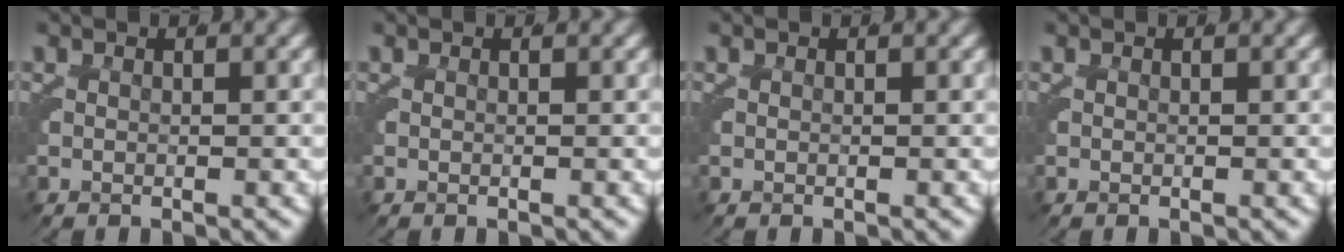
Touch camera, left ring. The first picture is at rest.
{"total": 0.0}
{"total": 0.0}
{"total": 0.0}